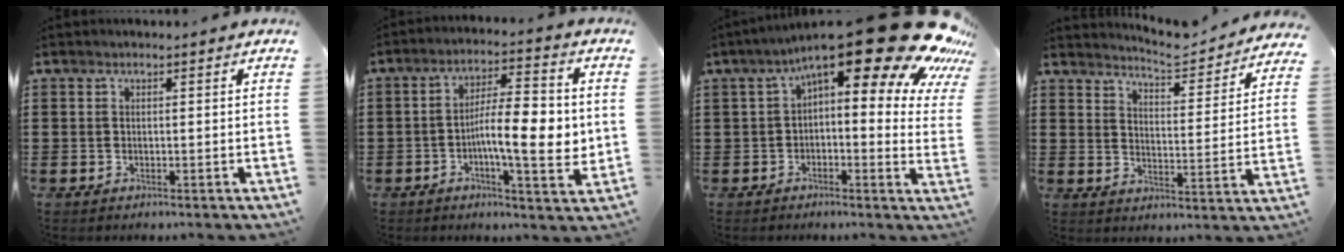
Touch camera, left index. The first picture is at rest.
{"total": 11.1, "force": [-0.9, 3.5, 10.6], "torque": [-0.158, 0.004, -0.017]}
{"total": 19.3, "force": [12.4, 4.8, 14.0], "torque": [-0.199, -0.083, 0.196]}
{"total": 5.1, "force": [5.0, -0.4, 0.9], "torque": [-0.034, -0.042, 0.082]}